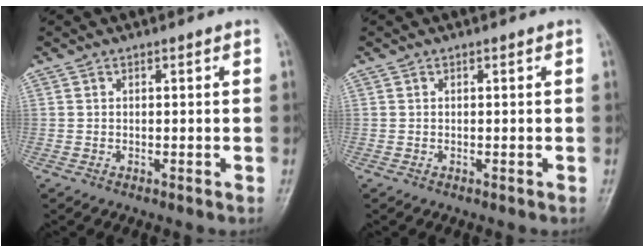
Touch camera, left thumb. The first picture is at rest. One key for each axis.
{"total": 0.0}